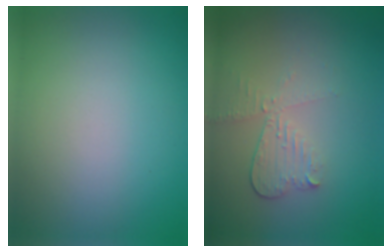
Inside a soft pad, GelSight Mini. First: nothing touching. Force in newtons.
{"total": 3.0, "press": 2.6, "slide": 1.5}